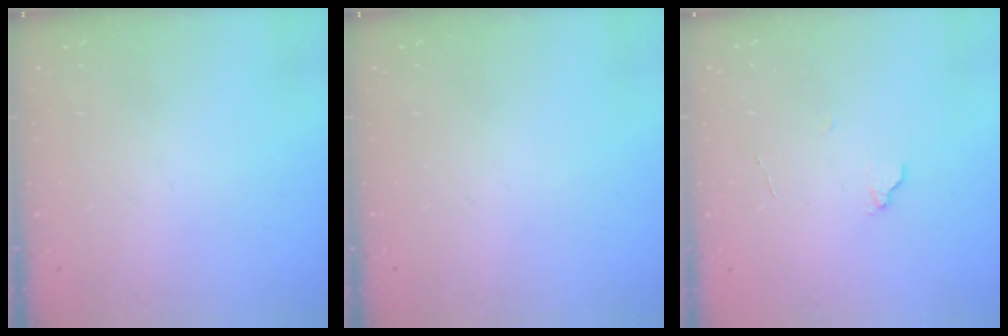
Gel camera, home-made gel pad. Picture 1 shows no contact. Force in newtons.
{"total": 0.0}
{"total": 4.3, "press": 4.3, "slide": 0.4}